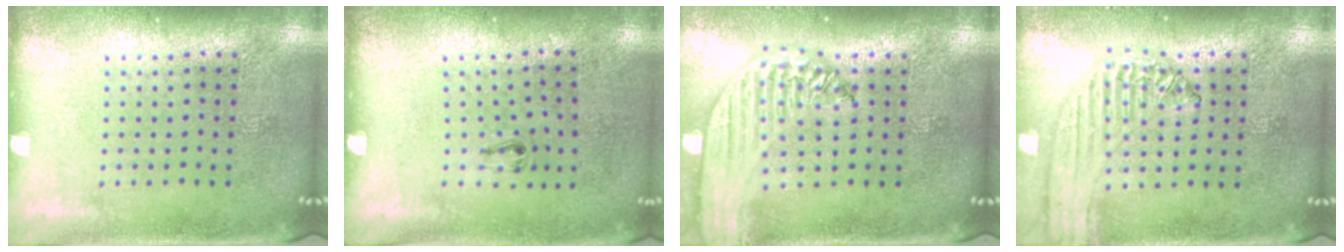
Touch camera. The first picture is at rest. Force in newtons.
{"total": 0.5, "press": 0.2, "slide": 0.5}
{"total": 2.8, "press": 2.2, "slide": 1.6}
{"total": 1.3, "press": 1.3, "slide": 0.2}